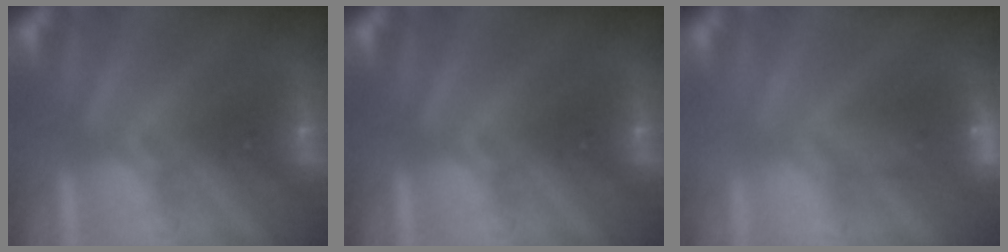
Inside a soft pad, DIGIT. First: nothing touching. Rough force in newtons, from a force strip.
{"total": 0.0}
{"total": 6.7}